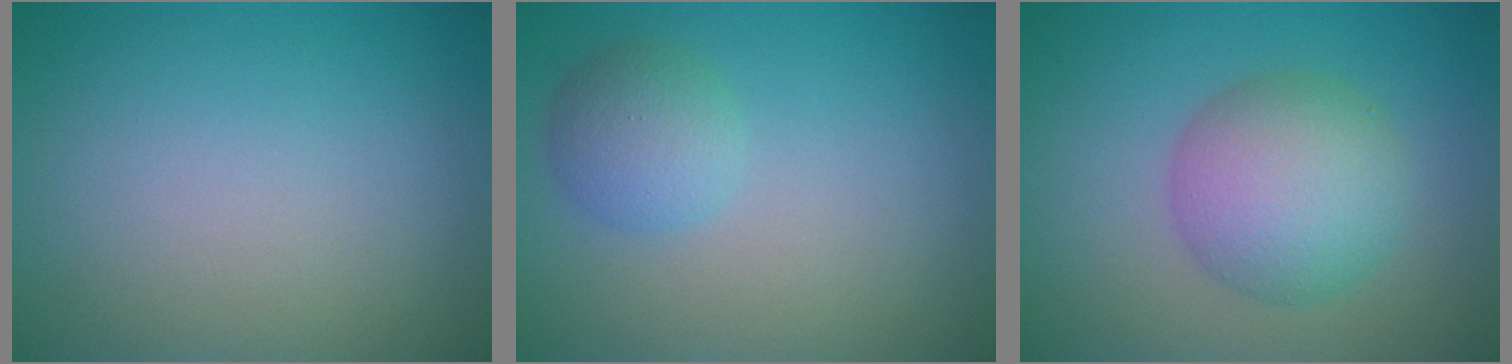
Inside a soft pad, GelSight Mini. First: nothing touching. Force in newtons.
{"total": 2.7, "press": 2.7, "slide": 0.2}
{"total": 6.2, "press": 6.2, "slide": 0.0}